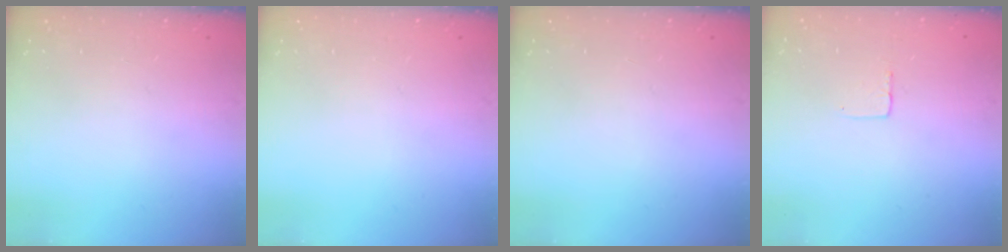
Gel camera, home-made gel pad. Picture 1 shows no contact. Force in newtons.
{"total": 0.0}
{"total": 0.0}
{"total": 2.7, "press": 2.7, "slide": 0.1}